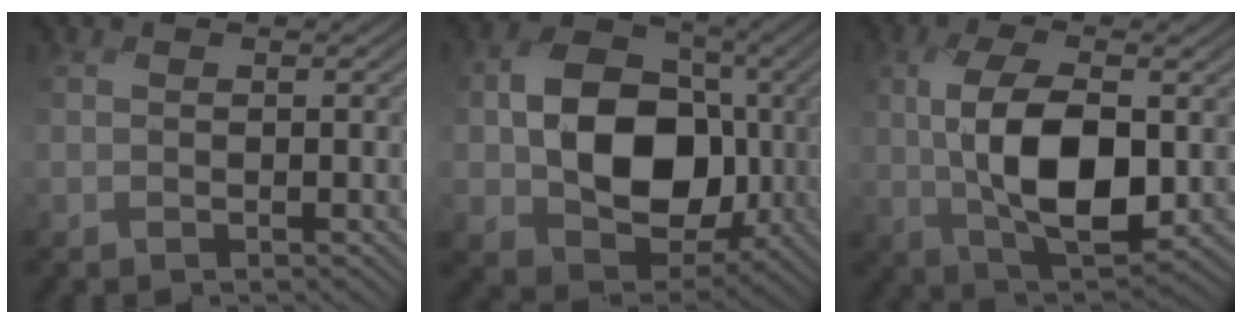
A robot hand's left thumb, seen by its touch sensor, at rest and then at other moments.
{"total": 12.4, "force": [-1.3, 9.8, 7.6], "torque": [-0.122, -0.008, -0.030]}
{"total": 10.3, "force": [-0.5, 5.1, 8.9], "torque": [-0.182, -0.010, -0.005]}